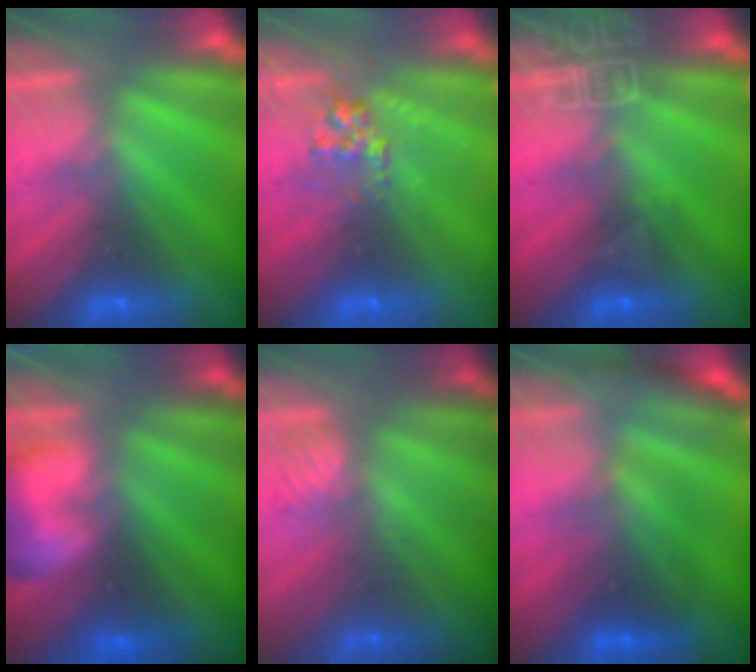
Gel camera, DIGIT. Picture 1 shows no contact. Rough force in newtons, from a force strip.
{"total": 2.7}
{"total": 8.0}
{"total": 5.9}
{"total": 2.6}
{"total": 2.6}